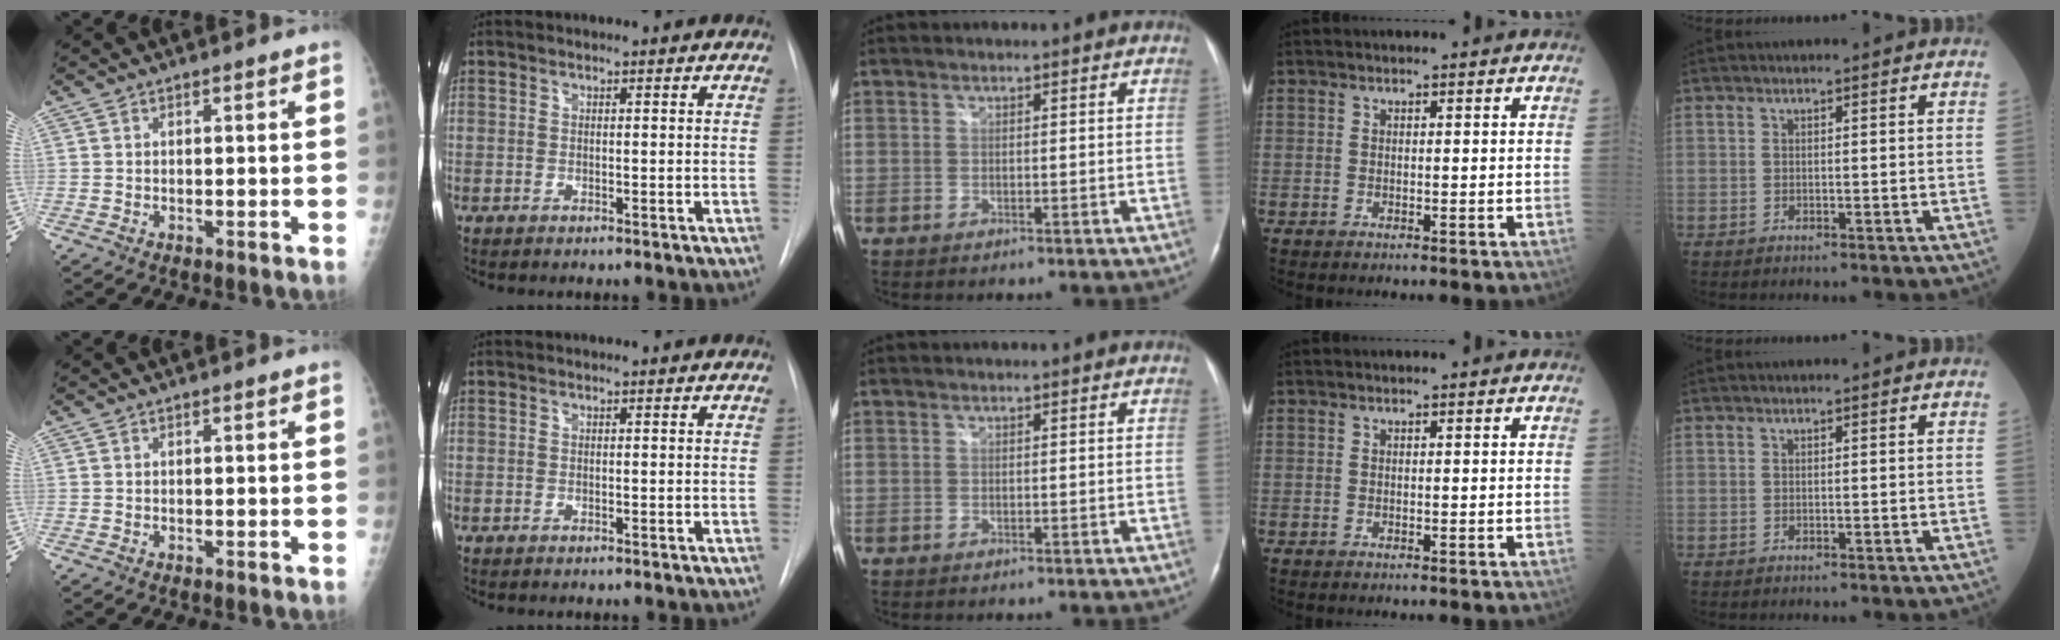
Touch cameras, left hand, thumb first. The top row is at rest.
{}